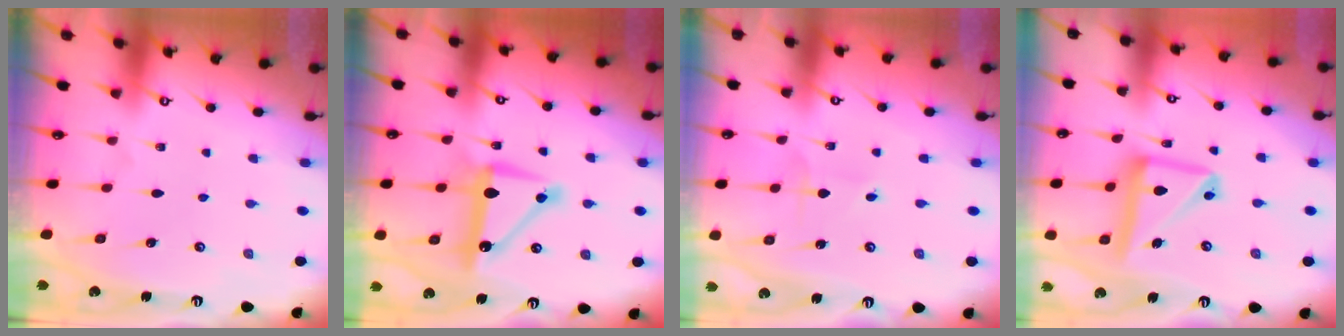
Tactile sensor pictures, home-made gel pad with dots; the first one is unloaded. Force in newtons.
{"total": 12.3, "press": 12.3, "slide": 0.8}
{"total": 2.3, "press": 2.3, "slide": 0.2}
{"total": 15.5, "press": 15.4, "slide": 1.5}